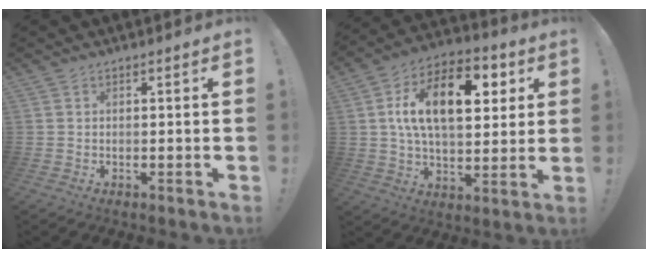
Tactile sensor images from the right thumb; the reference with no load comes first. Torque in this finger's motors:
{"motor_torque": [2.40, 2.61, 0.38, 0.35, 0.66]}